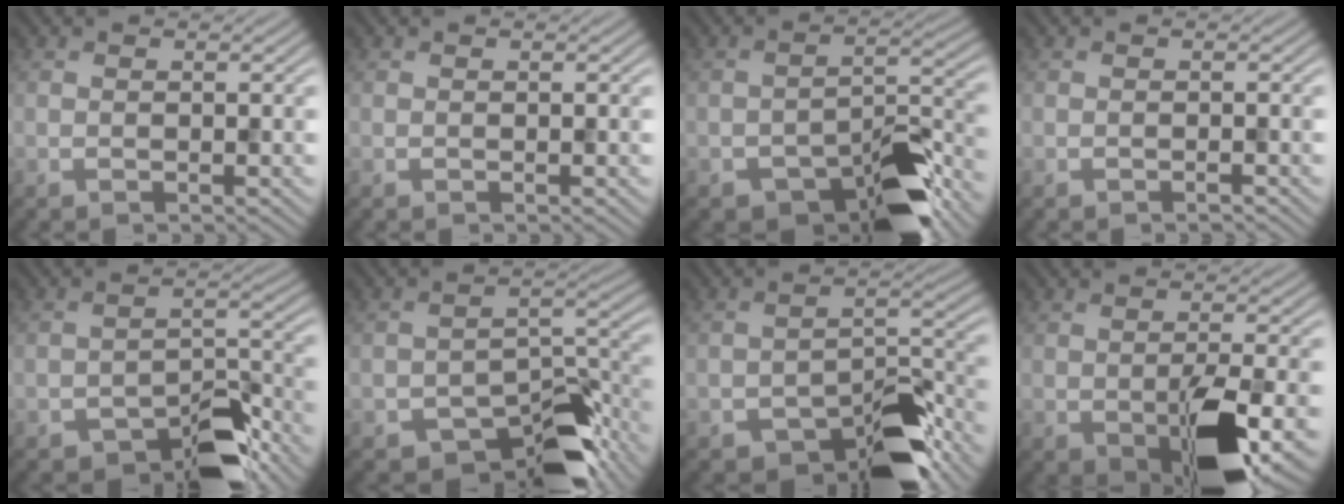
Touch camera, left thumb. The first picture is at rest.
{"total": 0.0}
{"total": 9.8, "force": [-6.2, 4.4, 6.2], "torque": [-0.077, 0.000, -0.109]}
{"total": 0.5, "force": [-0.4, 0.0, 0.3], "torque": [-0.001, 0.001, -0.006]}
{"total": 7.9, "force": [-5.7, 3.3, 4.3], "torque": [-0.053, 0.003, -0.102]}
{"total": 10.8, "force": [-7.8, 4.7, 5.7], "torque": [-0.063, -0.011, -0.134]}
{"total": 9.9, "force": [-6.8, 4.3, 5.7], "torque": [-0.065, -0.001, -0.122]}
{"total": 7.9, "force": [-2.9, 2.8, 6.8], "torque": [-0.110, -0.015, -0.039]}